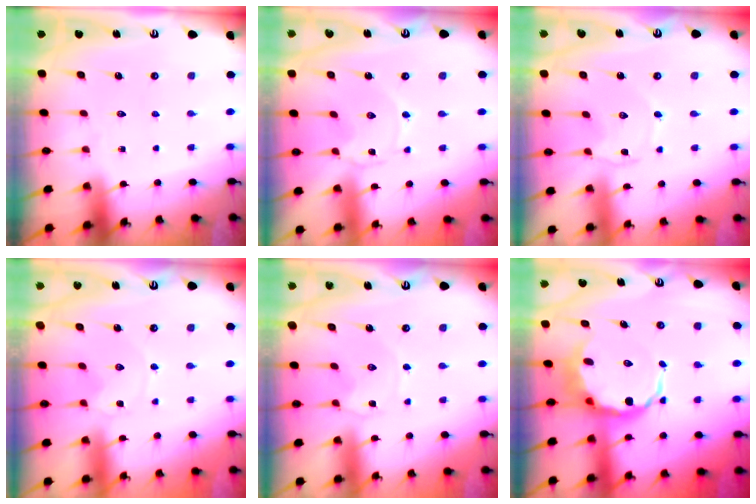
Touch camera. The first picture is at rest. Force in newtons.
{"total": 0.0}
{"total": 2.4, "press": 2.4, "slide": 0.3}
{"total": 0.0}
{"total": 2.0, "press": 2.0, "slide": 0.2}
{"total": 7.8, "press": 7.4, "slide": 2.5}